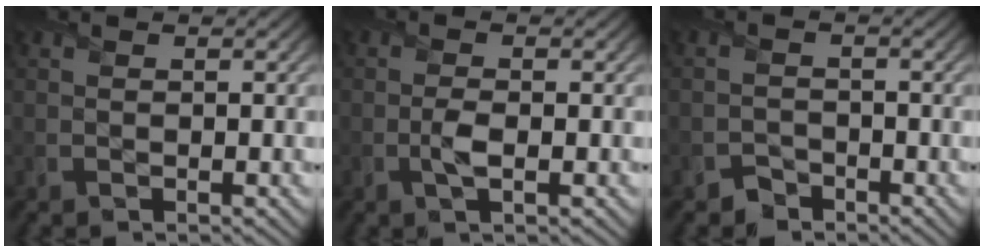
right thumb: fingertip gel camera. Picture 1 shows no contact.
{"total": 1.5, "force": [-0.3, 0.7, 1.3], "torque": [-0.026, 0.000, -0.010]}
{"total": 1.7, "force": [-1.5, 0.9, -0.3], "torque": [0.014, 0.006, -0.033]}